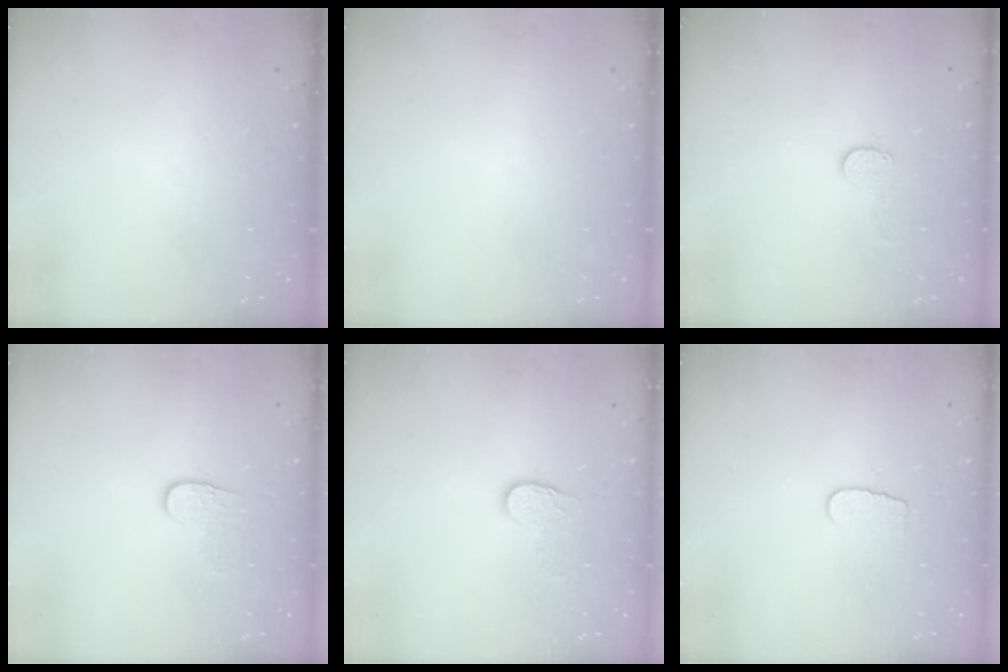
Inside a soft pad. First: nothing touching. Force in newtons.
{"total": 0.0}
{"total": 7.1, "press": 7.1, "slide": 0.4}
{"total": 3.6, "press": 3.6, "slide": 0.4}
{"total": 6.2, "press": 6.2, "slide": 0.4}
{"total": 5.7, "press": 5.6, "slide": 0.5}